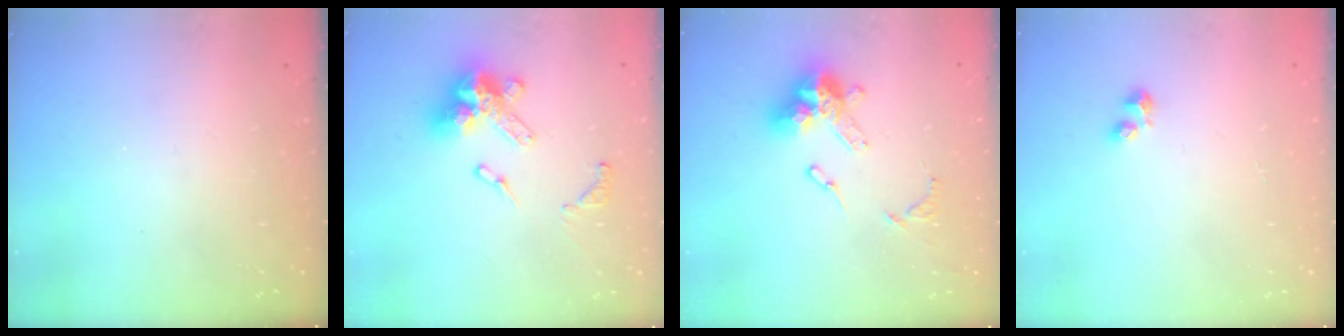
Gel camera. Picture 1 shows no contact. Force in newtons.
{"total": 13.7, "press": 13.6, "slide": 1.5}
{"total": 14.2, "press": 14.1, "slide": 1.3}
{"total": 2.9, "press": 2.8, "slide": 0.6}